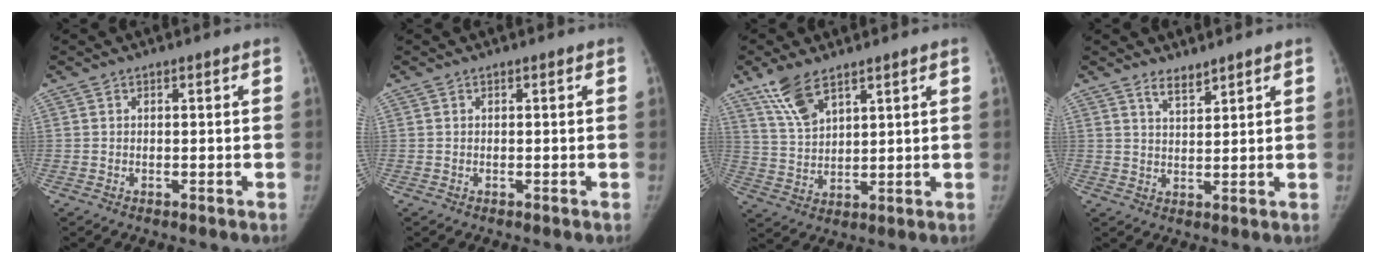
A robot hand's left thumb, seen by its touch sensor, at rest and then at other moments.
{"total": 0.0}
{"total": 8.1, "force": [5.6, 3.1, 4.9], "torque": [-0.089, -0.021, 0.119]}
{"total": 3.1, "force": [2.7, 1.0, 1.2], "torque": [-0.014, -0.024, 0.050]}